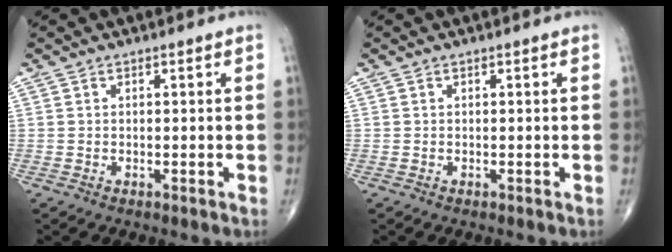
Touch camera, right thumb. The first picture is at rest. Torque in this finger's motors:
{"motor_torque": [-0.14, 0.02, 0.00, 0.00, 0.01]}